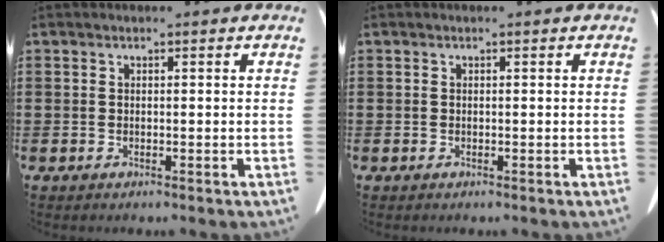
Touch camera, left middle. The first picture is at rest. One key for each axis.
{"total": 0.0}